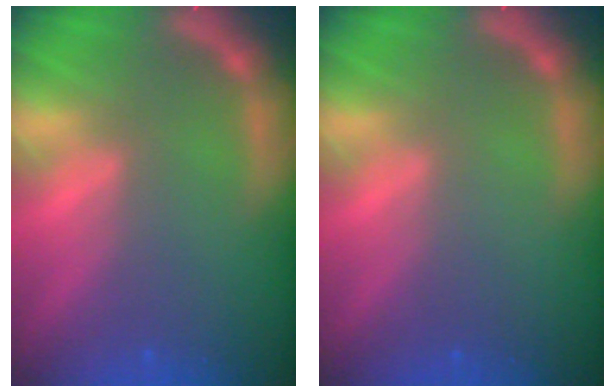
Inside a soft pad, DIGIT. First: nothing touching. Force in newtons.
{"total": 0.0}